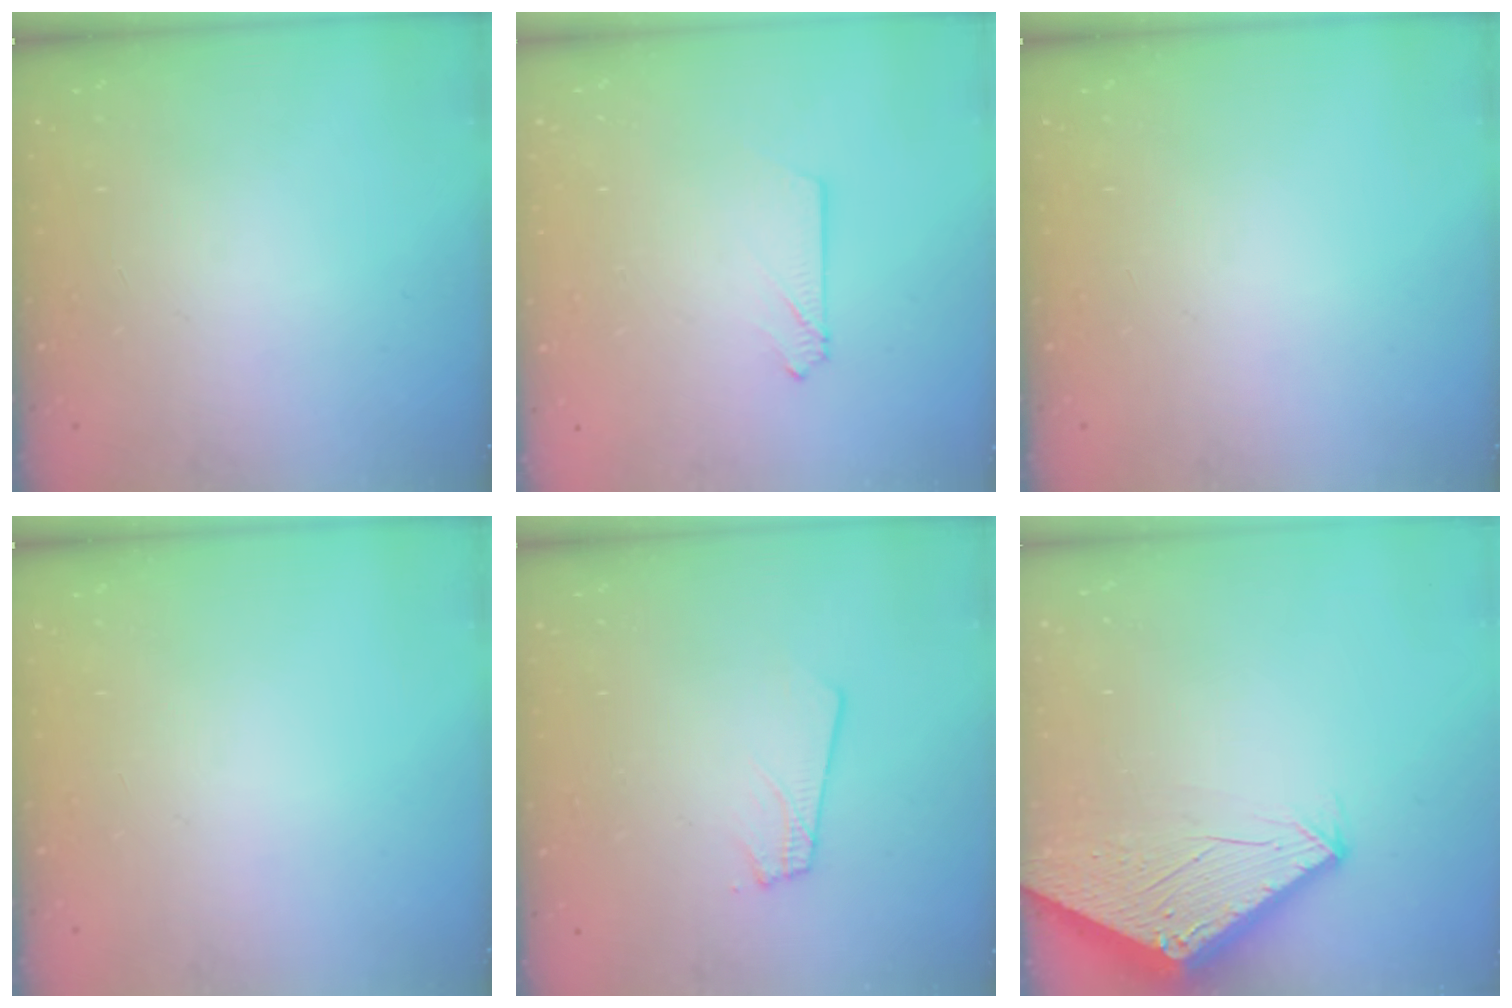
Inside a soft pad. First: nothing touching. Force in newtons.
{"total": 2.6, "press": 2.6, "slide": 0.3}
{"total": 0.0}
{"total": 0.0}
{"total": 1.8, "press": 1.8, "slide": 0.1}
{"total": 2.8, "press": 2.8, "slide": 0.1}